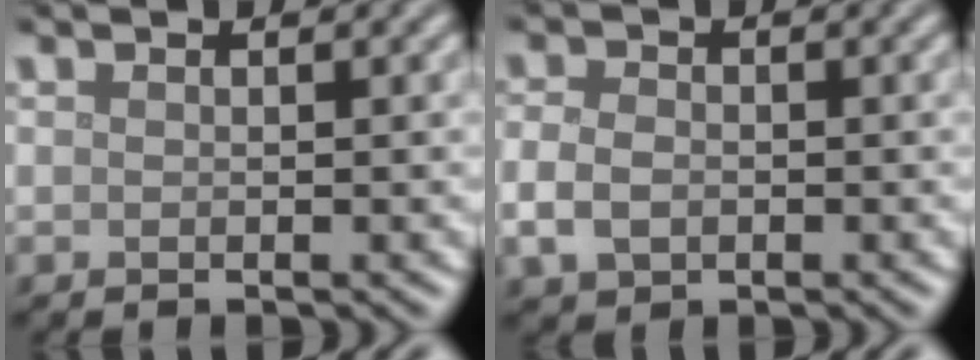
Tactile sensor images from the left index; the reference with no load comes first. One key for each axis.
{"total": 2.9, "fx": -0.7, "fy": 2.2, "fz": 1.8, "tx": -0.042, "ty": -0.003, "tz": -0.018}